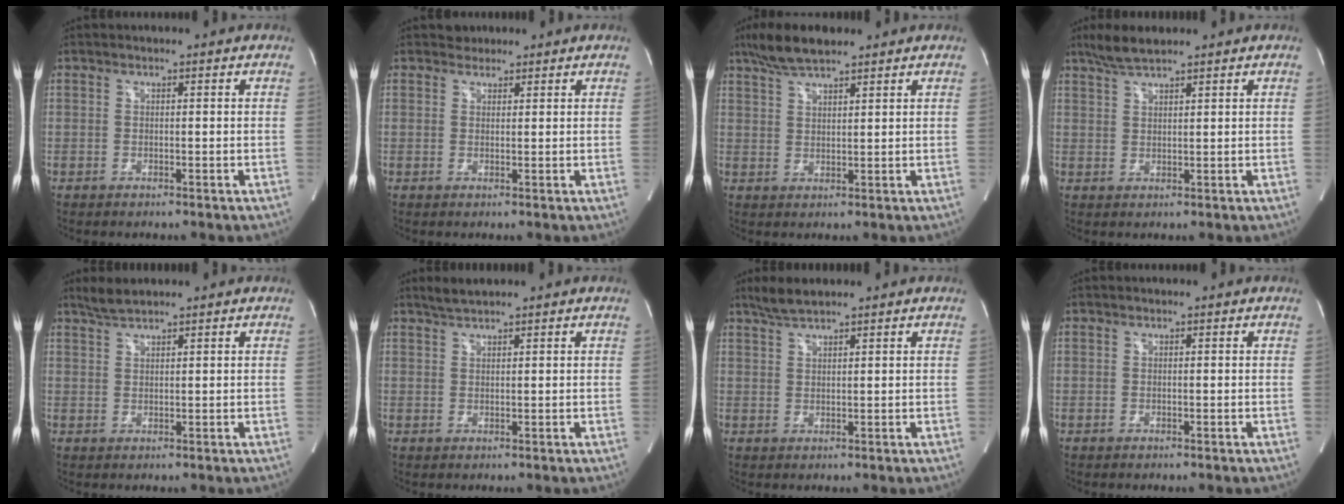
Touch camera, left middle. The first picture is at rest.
{"total": 1.5, "force": [1.2, 0.8, -0.3], "torque": [0.005, 0.005, 0.015]}
{"total": 6.7, "force": [5.4, 1.2, 3.7], "torque": [-0.084, 0.017, 0.101]}
{"total": 4.2, "force": [3.6, 0.3, 2.2], "torque": [-0.055, 0.011, 0.072]}
{"total": 2.5, "force": [2.4, -0.1, 1.0], "torque": [-0.027, 0.008, 0.050]}
{"total": 2.1, "force": [2.0, -0.1, 0.8], "torque": [-0.022, 0.007, 0.040]}
{"total": 3.3, "force": [2.9, 0.1, 1.6], "torque": [-0.041, 0.009, 0.061]}
{"total": 0.0}